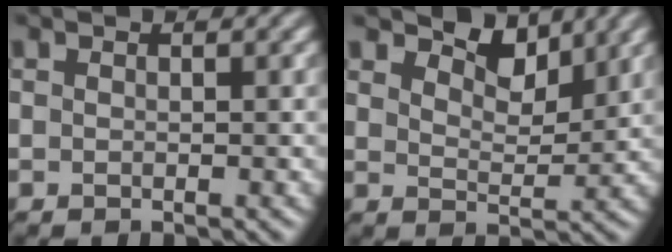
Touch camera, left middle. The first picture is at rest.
{"total": 3.7, "force": [3.2, 1.2, 1.3], "torque": [-0.025, 0.002, 0.047]}